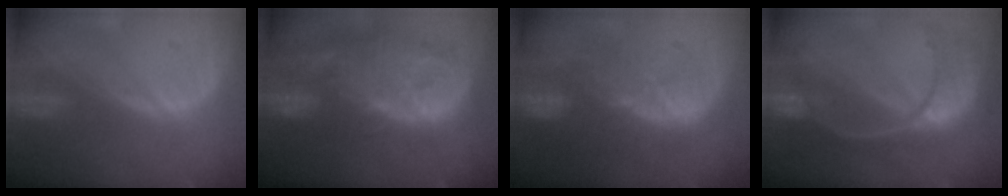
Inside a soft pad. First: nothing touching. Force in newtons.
{"total": 14.3, "press": 12.5, "slide": 6.9}
{"total": 11.3, "press": 9.9, "slide": 5.5}
{"total": 11.2, "press": 9.4, "slide": 6.1}